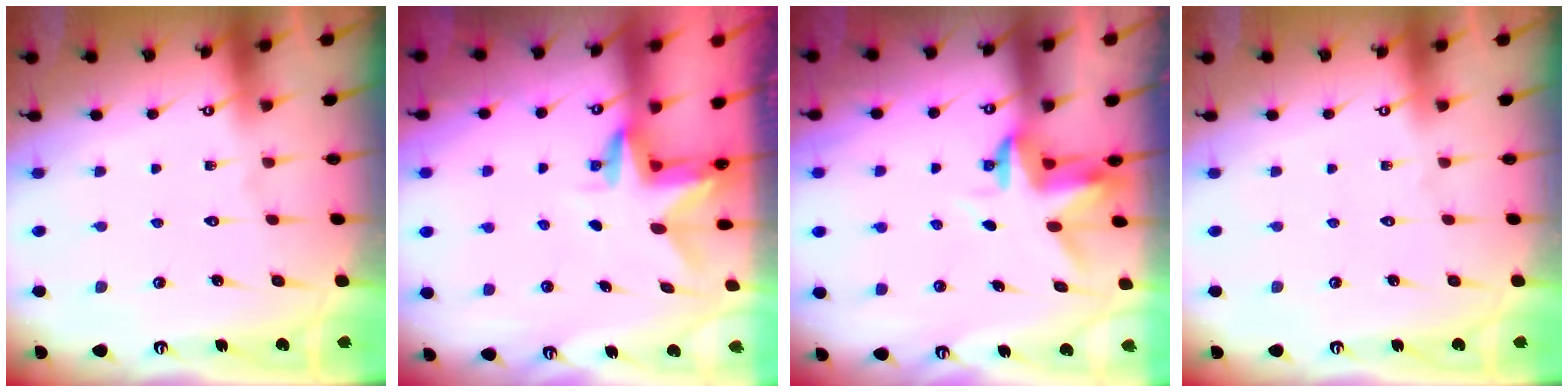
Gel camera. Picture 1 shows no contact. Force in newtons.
{"total": 2.9, "press": 2.9, "slide": 0.3}
{"total": 3.2, "press": 3.2, "slide": 0.4}
{"total": 0.0}